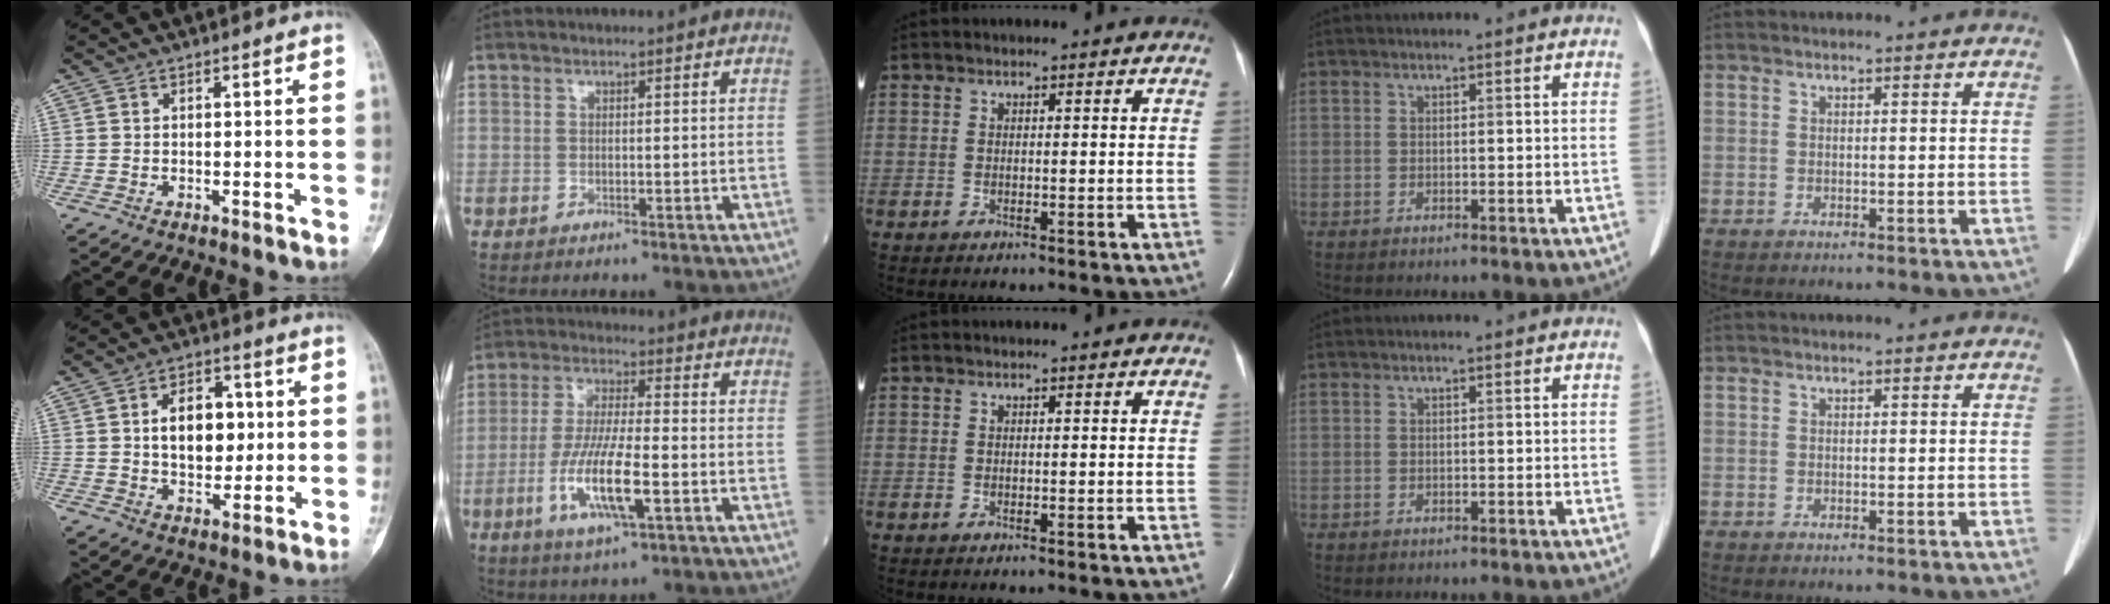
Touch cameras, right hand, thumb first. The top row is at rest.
{"thumb": {"total": 10.6, "force": [1.3, 6.9, 7.9], "torque": [-0.089, 0.000, 0.024]}, "index": {"total": 10.9, "force": [-3.5, 1.7, 10.1], "torque": [-0.199, -0.010, -0.066]}}